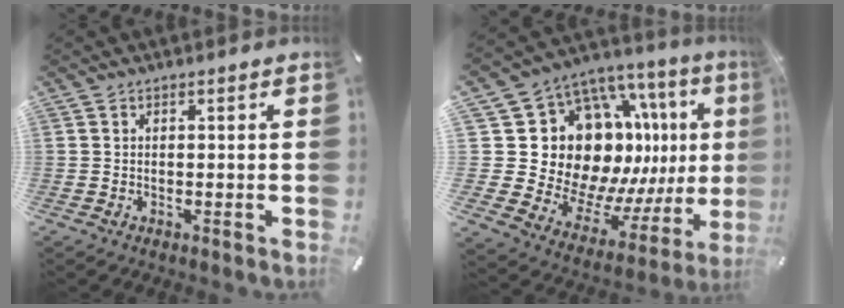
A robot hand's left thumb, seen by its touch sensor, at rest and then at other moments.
{"total": 21.8, "force": [5.4, 16.5, 13.2], "torque": [-0.228, -0.090, 0.152]}